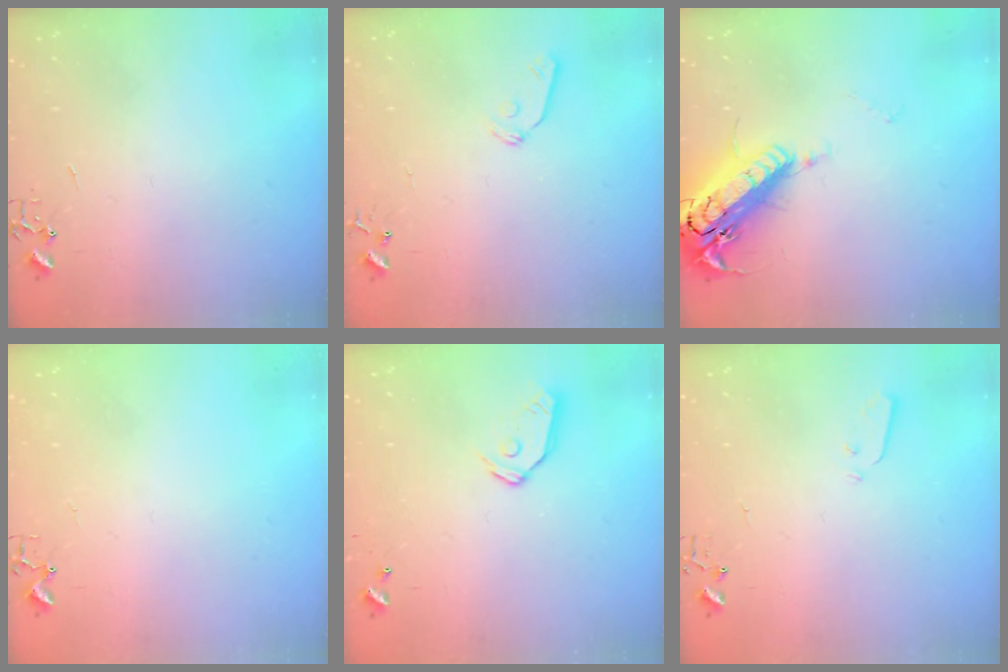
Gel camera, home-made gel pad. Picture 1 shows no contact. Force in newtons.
{"total": 7.3, "press": 7.3, "slide": 0.7}
{"total": 21.3, "press": 20.9, "slide": 4.0}
{"total": 3.0, "press": 2.9, "slide": 0.4}
{"total": 9.2, "press": 9.2, "slide": 1.0}
{"total": 3.0, "press": 2.9, "slide": 0.3}